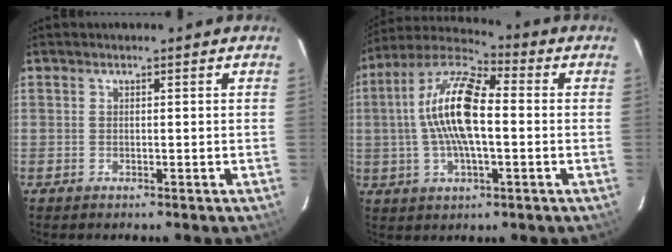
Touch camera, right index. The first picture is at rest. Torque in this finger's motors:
{"motor_torque": [2.14, 0.00, 1.05, 0.21]}